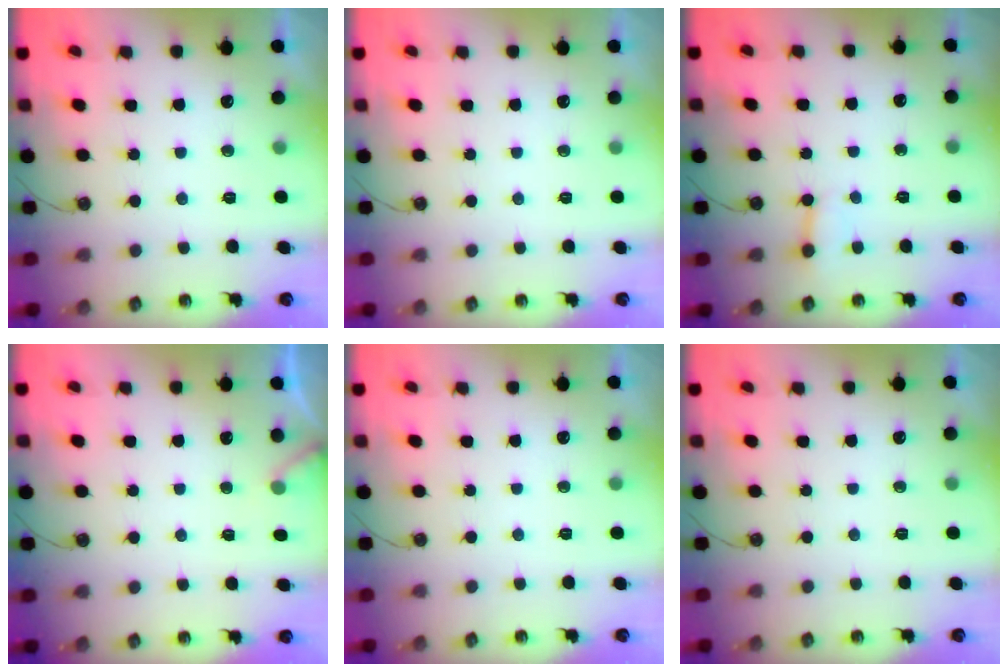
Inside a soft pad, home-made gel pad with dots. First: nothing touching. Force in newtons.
{"total": 0.0}
{"total": 2.0, "press": 2.0, "slide": 0.1}
{"total": 3.6, "press": 3.6, "slide": 0.1}
{"total": 0.0}
{"total": 0.0}